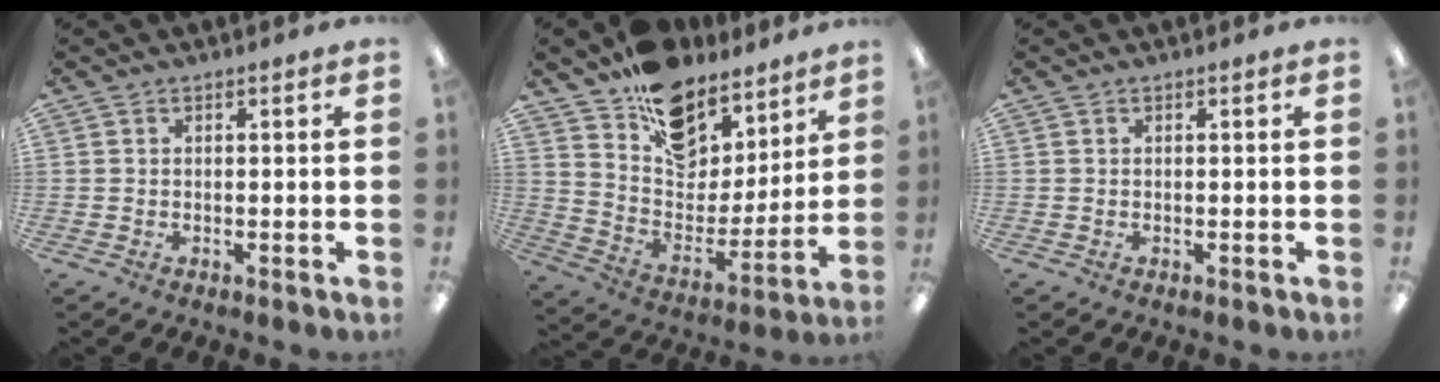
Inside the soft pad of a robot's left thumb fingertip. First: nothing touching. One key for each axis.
{"total": 14.4, "fx": 10.4, "fy": 8.8, "fz": 5.0, "tx": -0.081, "ty": -0.083, "tz": 0.189}
{"total": 0.0}